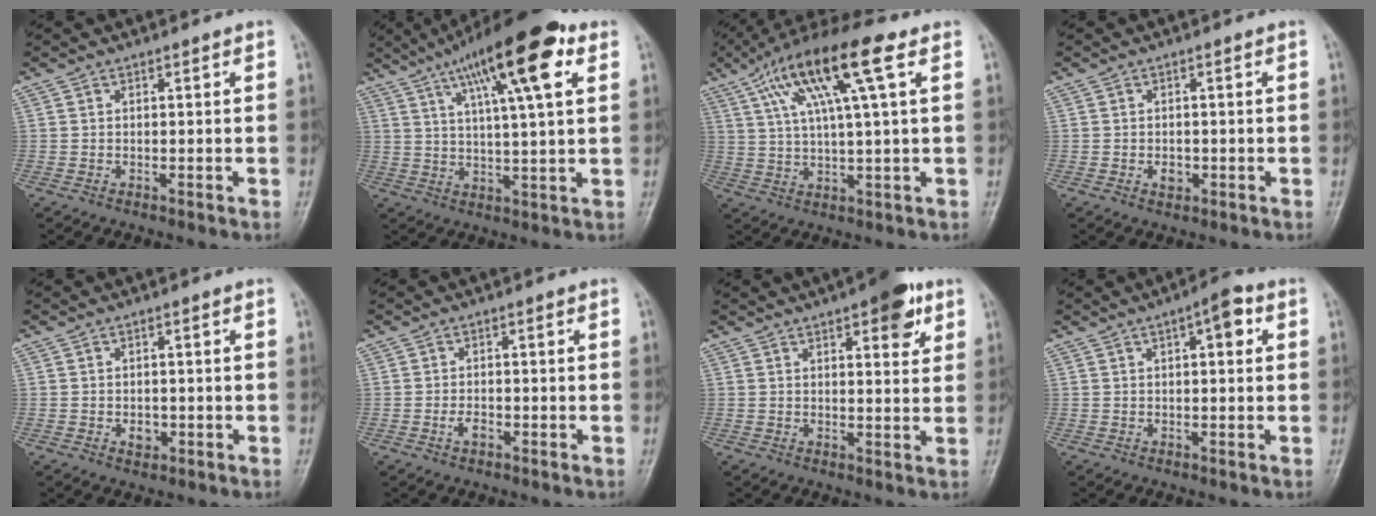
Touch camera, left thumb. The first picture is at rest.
{"total": 17.9, "force": [8.4, 4.1, 15.2], "torque": [-0.231, -0.004, 0.133]}
{"total": 15.7, "force": [6.4, 2.9, 14.1], "torque": [-0.264, 0.013, 0.109]}
{"total": 2.0, "force": [-0.6, 1.5, 1.2], "torque": [-0.011, 0.003, -0.007]}
{"total": 2.3, "force": [-0.6, 1.7, 1.4], "torque": [-0.011, 0.002, -0.006]}
{"total": 2.1, "force": [-0.9, 1.1, 1.4], "torque": [-0.026, 0.007, -0.017]}
{"total": 8.1, "force": [4.3, 3.0, 6.2], "torque": [-0.061, -0.015, 0.051]}
{"total": 5.0, "force": [1.7, 1.8, 4.4], "torque": [-0.054, 0.009, 0.018]}